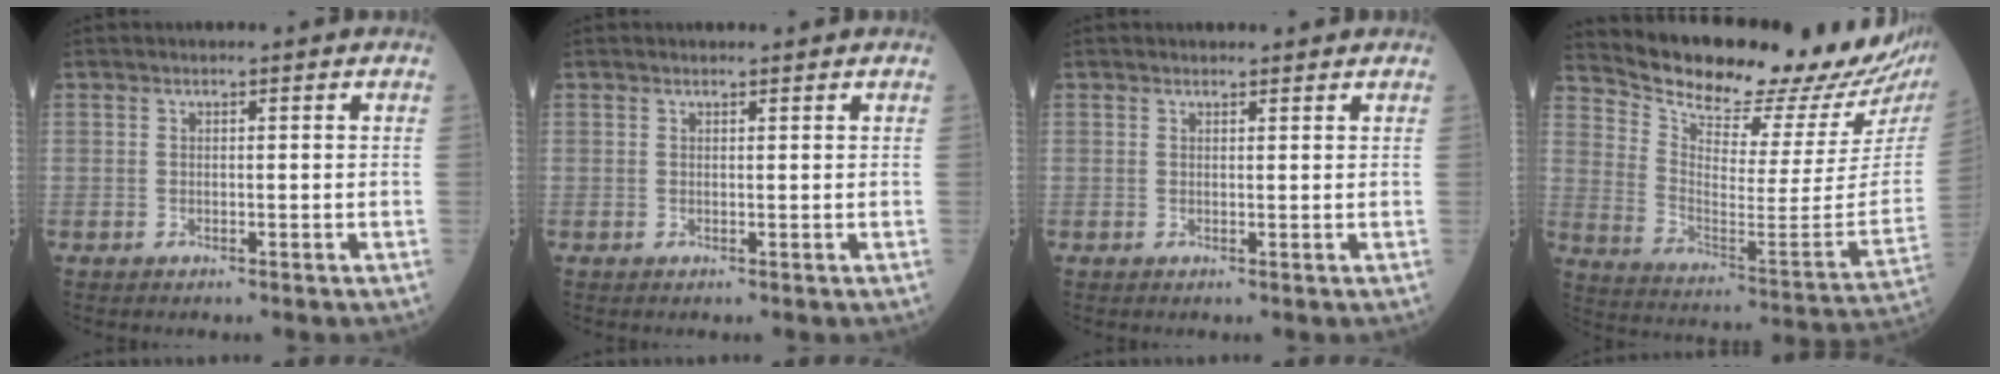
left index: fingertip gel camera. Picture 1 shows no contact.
{"total": 1.0, "force": [1.0, 0.1, 0.2], "torque": [-0.008, 0.006, 0.017]}
{"total": 2.1, "force": [2.0, 0.5, 0.3], "torque": [-0.008, 0.009, 0.026]}
{"total": 23.0, "force": [21.0, 2.2, 9.0], "torque": [-0.164, -0.097, 0.298]}